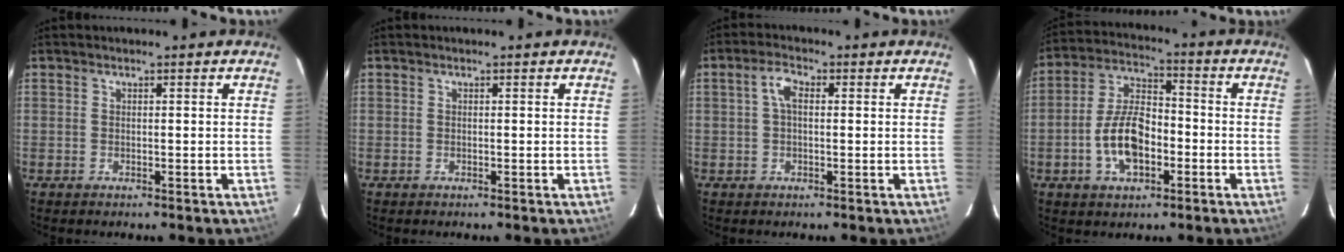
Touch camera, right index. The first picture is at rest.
{"total": 0.0}
{"total": 3.2, "force": [0.5, 1.6, 2.8], "torque": [-0.056, 0.011, 0.010]}
{"total": 10.9, "force": [-3.4, 5.9, 8.6], "torque": [-0.174, 0.018, -0.057]}